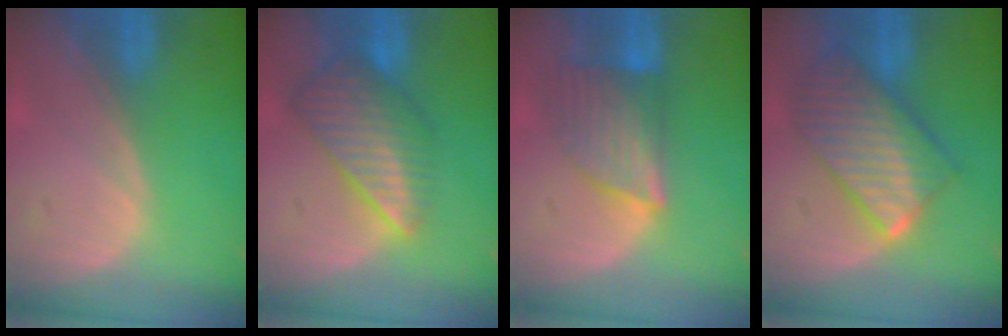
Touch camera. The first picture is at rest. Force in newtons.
{"total": 8.8, "press": 7.7, "slide": 4.4}
{"total": 6.9, "press": 6.7, "slide": 1.6}
{"total": 9.6, "press": 9.6, "slide": 0.9}